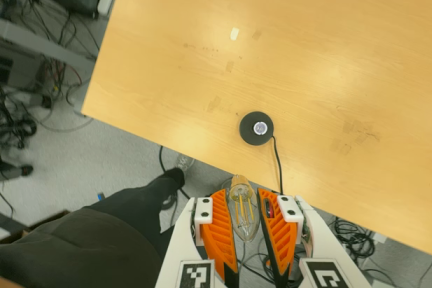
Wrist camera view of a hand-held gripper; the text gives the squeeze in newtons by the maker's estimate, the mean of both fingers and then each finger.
{"total": 13.8, "left": 15.6, "right": 12.1}